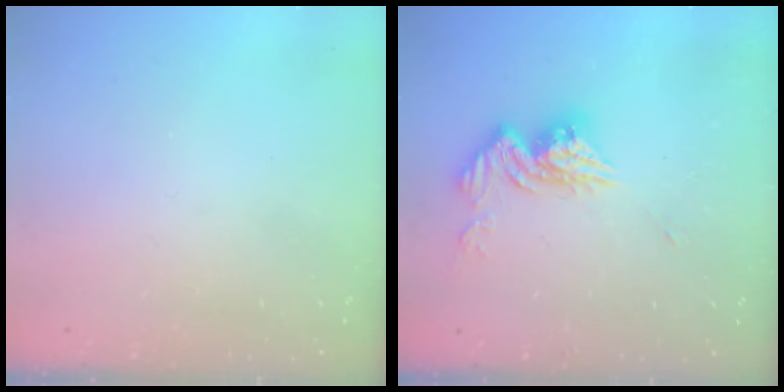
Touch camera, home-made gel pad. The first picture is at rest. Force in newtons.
{"total": 12.8, "press": 12.8, "slide": 1.1}